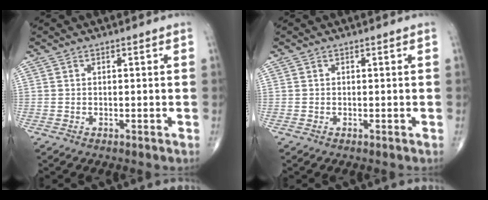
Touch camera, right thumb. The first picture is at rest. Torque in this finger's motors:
{"motor_torque": [-0.27, 0.04, -0.13, -0.02, -0.02]}